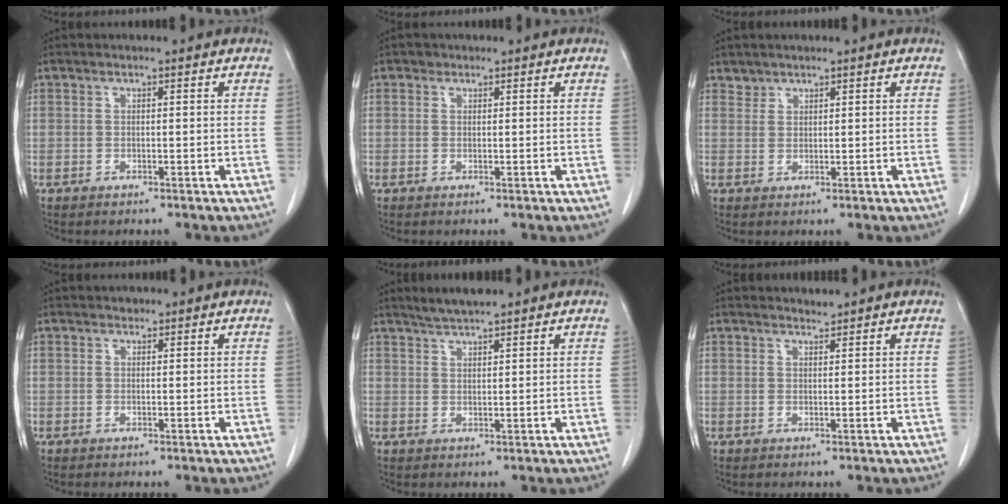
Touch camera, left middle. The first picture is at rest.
{"total": 0.7, "force": [0.5, 0.6, 0.0], "torque": [0.001, 0.003, 0.006]}
{"total": 1.4, "force": [1.2, 0.6, -0.3], "torque": [0.011, 0.004, 0.019]}
{"total": 0.6, "force": [0.5, 0.3, 0.0], "torque": [-0.005, 0.001, 0.007]}
{"total": 3.2, "force": [2.9, 0.1, 1.4], "torque": [-0.032, 0.006, 0.055]}
{"total": 0.9, "force": [0.8, -0.1, -0.2], "torque": [-0.008, -0.003, 0.017]}